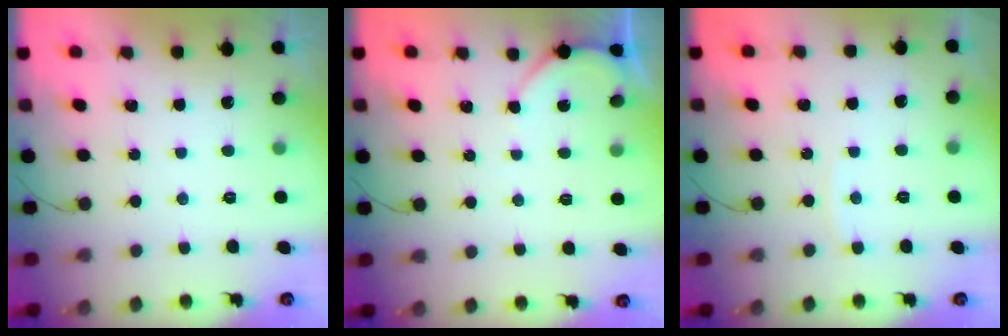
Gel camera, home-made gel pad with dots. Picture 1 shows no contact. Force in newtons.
{"total": 2.7, "press": 2.6, "slide": 0.4}
{"total": 3.1, "press": 3.1, "slide": 0.2}